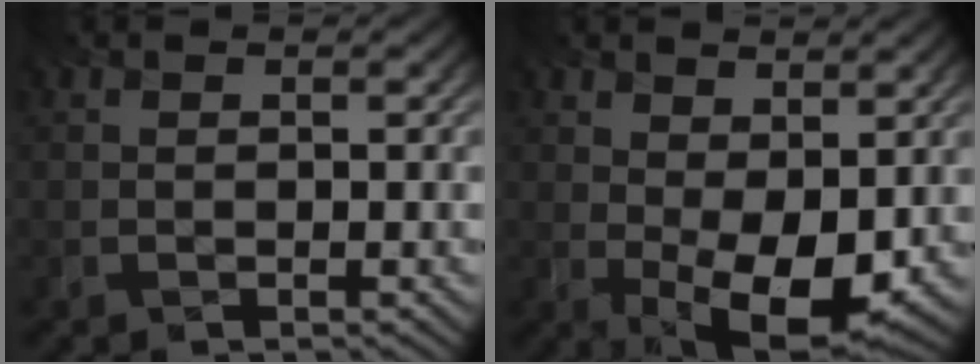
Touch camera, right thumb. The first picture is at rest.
{"total": 9.0, "force": [0.2, 4.8, 7.6], "torque": [-0.130, -0.011, 0.009]}